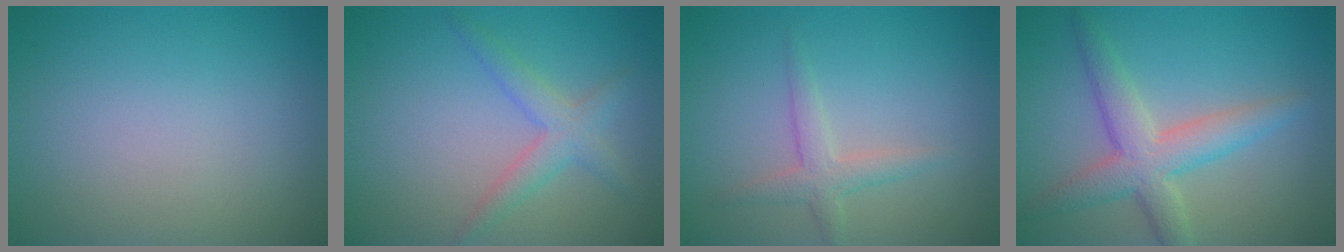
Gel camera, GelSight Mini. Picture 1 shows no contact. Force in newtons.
{"total": 2.6, "press": 2.6, "slide": 0.1}
{"total": 2.1, "press": 2.1, "slide": 0.1}
{"total": 4.6, "press": 4.6, "slide": 0.0}